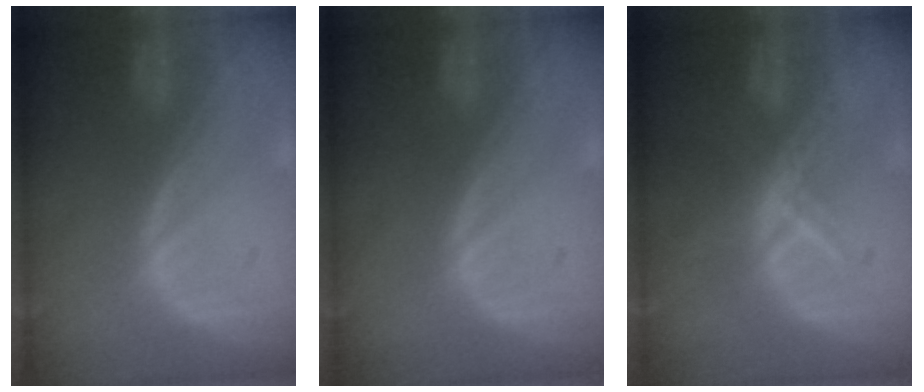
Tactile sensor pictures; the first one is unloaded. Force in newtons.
{"total": 0.0}
{"total": 5.5, "press": 4.8, "slide": 2.8}